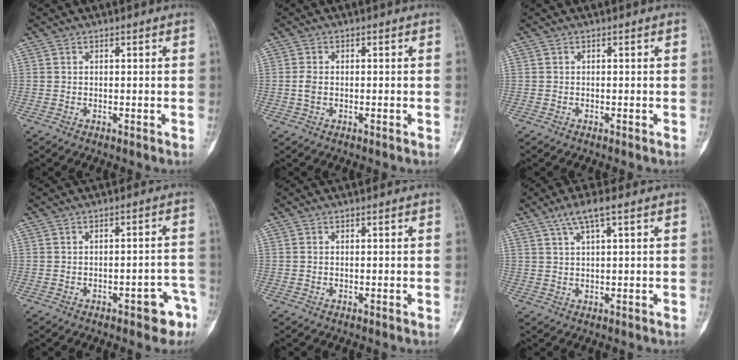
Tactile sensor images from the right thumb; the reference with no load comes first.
{"total": 2.0, "force": [-0.3, 1.2, 1.5], "torque": [-0.041, 0.006, -0.009]}
{"total": 0.0}
{"total": 5.7, "force": [-3.3, 2.5, 4.0], "torque": [-0.025, 0.034, -0.035]}
{"total": 0.0}
{"total": 4.7, "force": [2.6, 0.7, 3.9], "torque": [-0.081, 0.006, 0.053]}